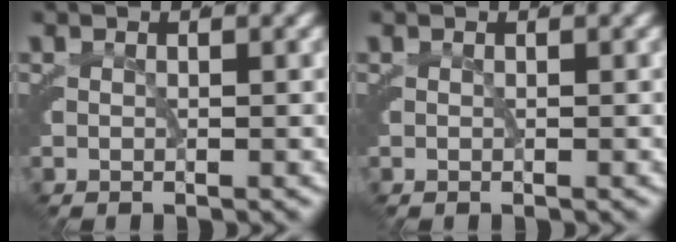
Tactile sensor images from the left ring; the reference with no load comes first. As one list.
[{"total": 0.0}]